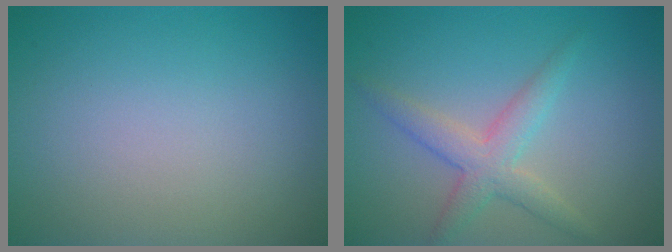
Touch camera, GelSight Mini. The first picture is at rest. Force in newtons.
{"total": 3.2, "press": 3.2, "slide": 0.1}